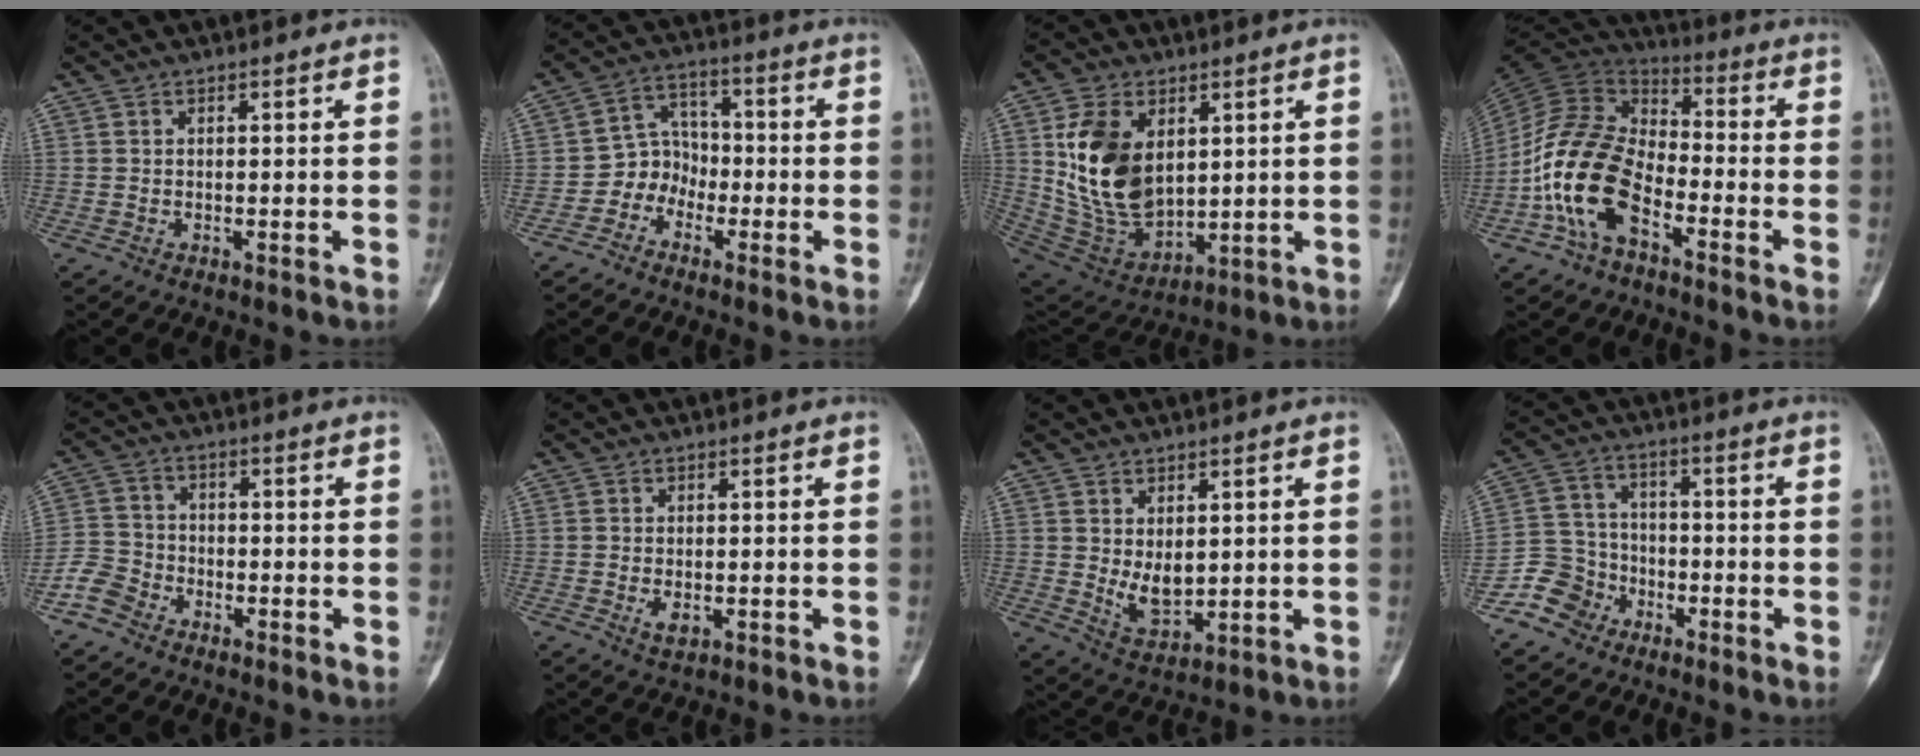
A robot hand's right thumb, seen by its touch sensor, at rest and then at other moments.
{"total": 5.9, "force": [-2.9, 4.9, 1.6], "torque": [0.009, 0.042, -0.067]}
{"total": 17.2, "force": [3.9, 10.9, 12.7], "torque": [-0.218, -0.023, 0.096]}
{"total": 15.8, "force": [-6.3, 9.0, 11.4], "torque": [-0.216, 0.053, -0.132]}
{"total": 5.1, "force": [-3.6, 3.5, 0.9], "torque": [-0.006, 0.017, -0.084]}
{"total": 2.5, "force": [-0.7, 1.4, 1.9], "torque": [-0.031, -0.001, -0.011]}
{"total": 6.0, "force": [0.9, 3.7, 4.6], "torque": [-0.062, -0.020, 0.033]}
{"total": 7.7, "force": [-4.8, 6.0, 0.8], "torque": [0.013, 0.044, -0.102]}